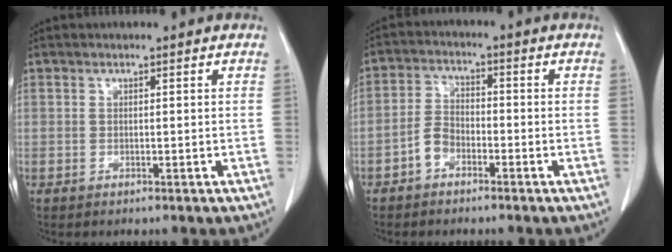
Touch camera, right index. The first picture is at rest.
{"total": 6.3, "force": [-3.7, 3.2, 3.9], "torque": [-0.093, 0.017, -0.079]}